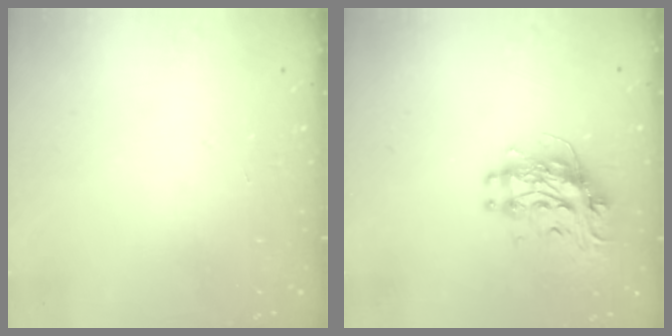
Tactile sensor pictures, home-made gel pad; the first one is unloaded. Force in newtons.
{"total": 10.7, "press": 10.7, "slide": 0.9}